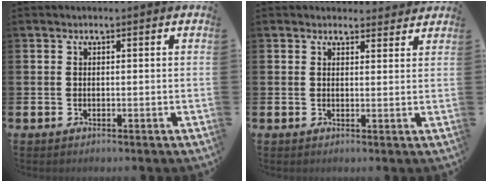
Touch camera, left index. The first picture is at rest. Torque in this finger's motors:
{"motor_torque": [0.97, -1.17, 0.21, 0.01]}